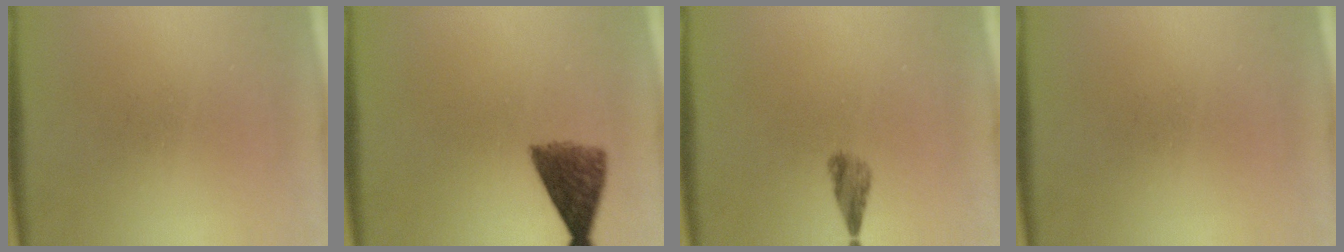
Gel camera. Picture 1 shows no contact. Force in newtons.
{"total": 6.0}
{"total": 2.2}
{"total": 0.0}